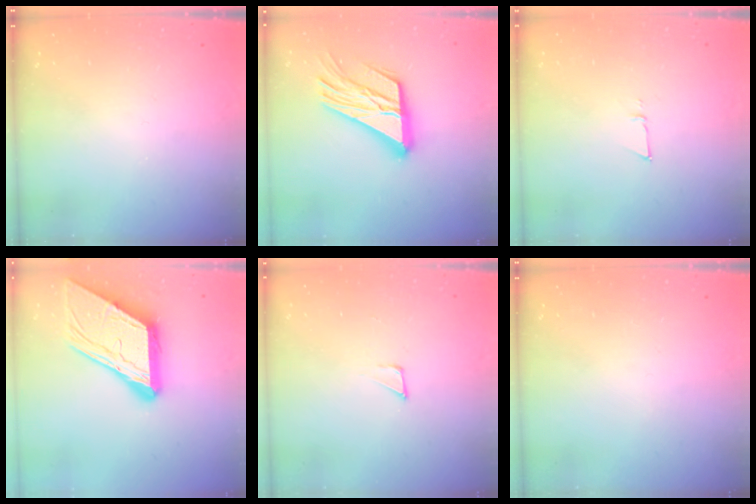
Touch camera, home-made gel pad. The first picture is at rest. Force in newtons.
{"total": 20.1, "press": 20.0, "slide": 2.1}
{"total": 3.8, "press": 3.7, "slide": 1.0}
{"total": 16.3, "press": 16.2, "slide": 1.9}
{"total": 4.2, "press": 4.2, "slide": 0.4}
{"total": 0.0}